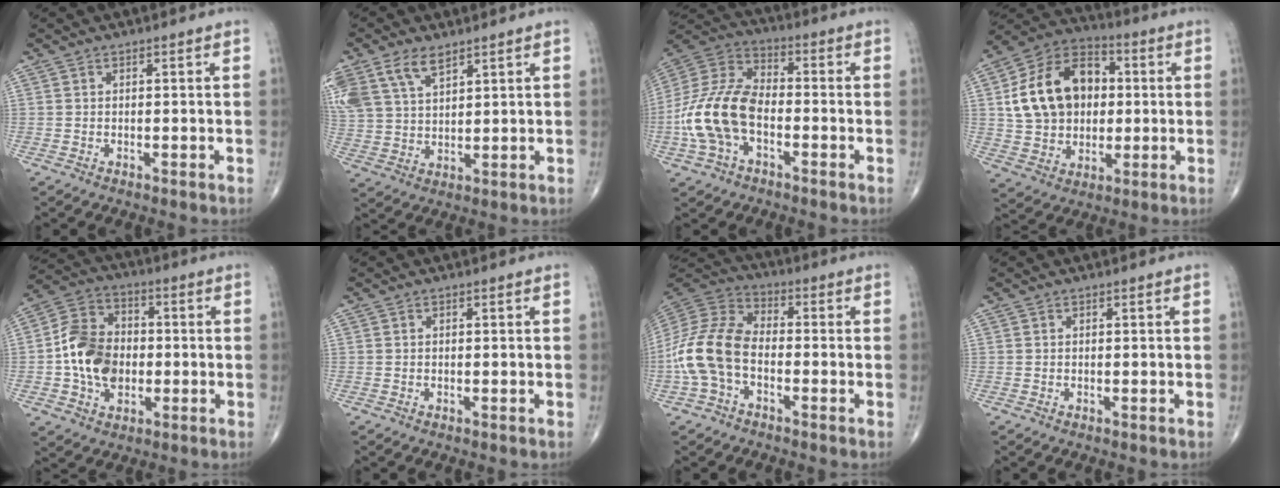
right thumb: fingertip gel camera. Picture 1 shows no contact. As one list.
[{"total": 12.7, "force": [7.2, 7.0, 7.7], "torque": [-0.171, -0.003, 0.147]}, {"total": 15.8, "force": [-4.0, 9.3, 12.1], "torque": [-0.258, 0.036, -0.080]}, {"total": 18.4, "force": [2.4, 13.8, 11.9], "torque": [-0.177, 0.022, 0.042]}, {"total": 13.2, "force": [-1.3, 9.8, 8.8], "torque": [-0.136, 0.025, -0.029]}, {"total": 0.0}, {"total": 14.0, "force": [-3.5, 8.7, 10.4], "torque": [-0.218, 0.038, -0.077]}, {"total": 0.0}]